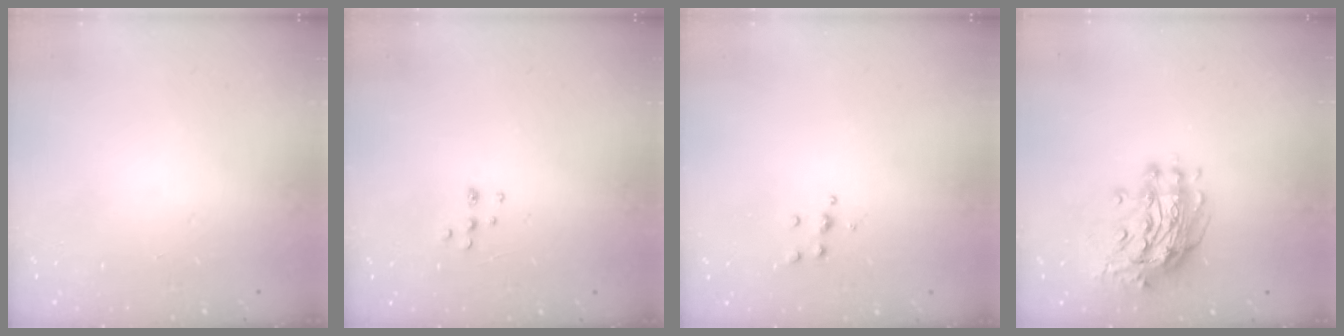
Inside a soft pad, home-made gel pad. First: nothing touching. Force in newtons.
{"total": 5.3, "press": 5.3, "slide": 0.6}
{"total": 4.3, "press": 4.3, "slide": 0.4}
{"total": 12.2, "press": 12.1, "slide": 1.3}